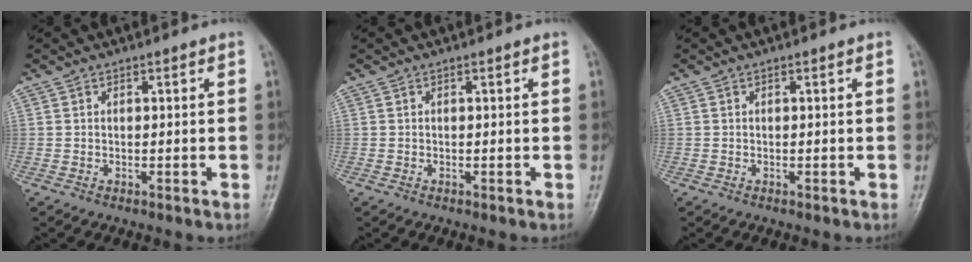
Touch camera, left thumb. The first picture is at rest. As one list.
[{"total": 0.0}, {"total": 0.0}]